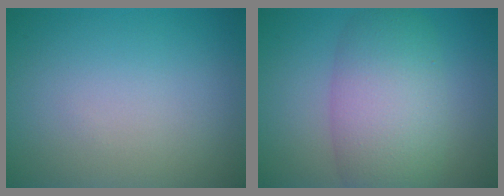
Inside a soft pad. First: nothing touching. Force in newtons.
{"total": 7.4, "press": 7.4, "slide": 0.2}